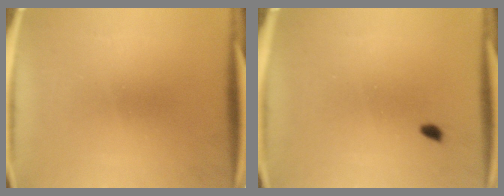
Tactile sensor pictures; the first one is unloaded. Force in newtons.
{"total": 0.9}